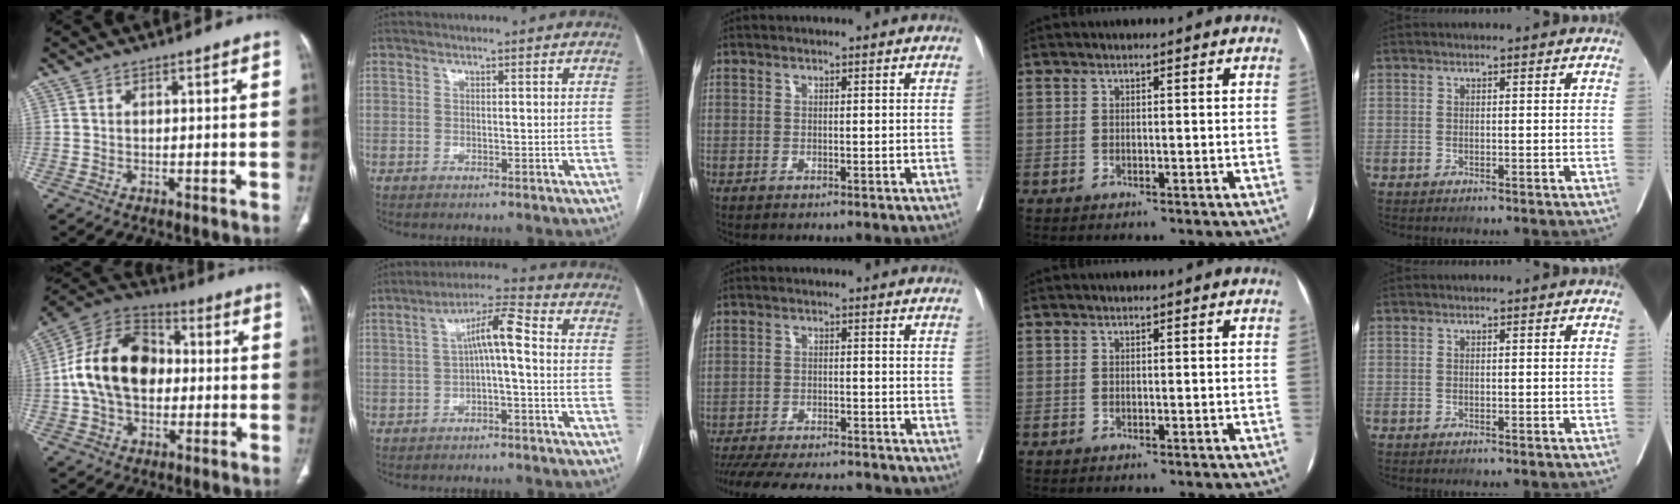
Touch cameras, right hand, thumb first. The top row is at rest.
{"thumb": {"total": 17.2, "force": [0.2, 11.8, 12.5], "torque": [-0.213, 0.032, -0.006]}, "index": {"total": 6.8, "force": [0.0, 1.0, 6.7], "torque": [-0.115, 0.030, -0.001]}, "middle": {"total": 18.7, "force": [-16.8, 3.4, 7.4], "torque": [-0.161, -0.025, -0.232]}}